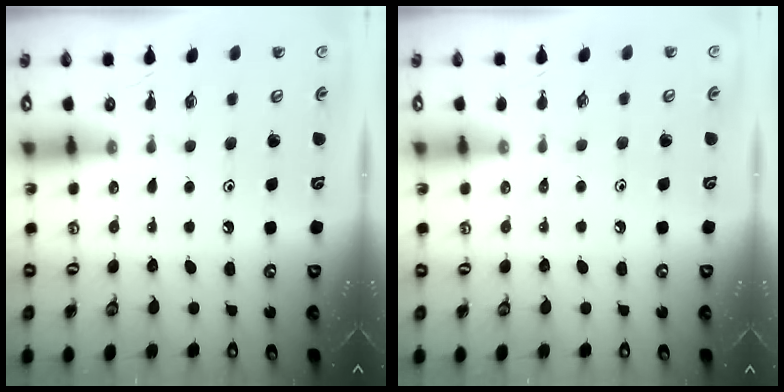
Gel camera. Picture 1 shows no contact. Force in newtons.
{"total": 2.1, "press": 2.1, "slide": 0.4}